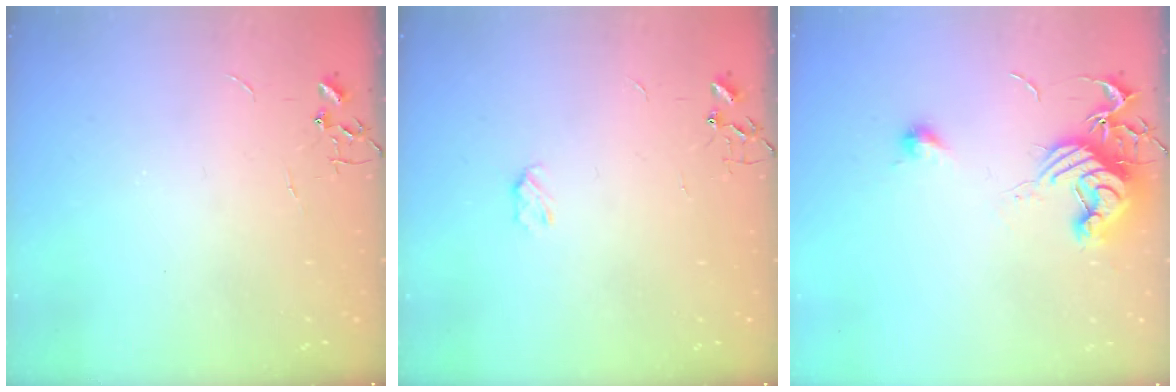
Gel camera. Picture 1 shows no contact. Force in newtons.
{"total": 3.5, "press": 3.4, "slide": 0.5}
{"total": 13.6, "press": 13.6, "slide": 0.8}